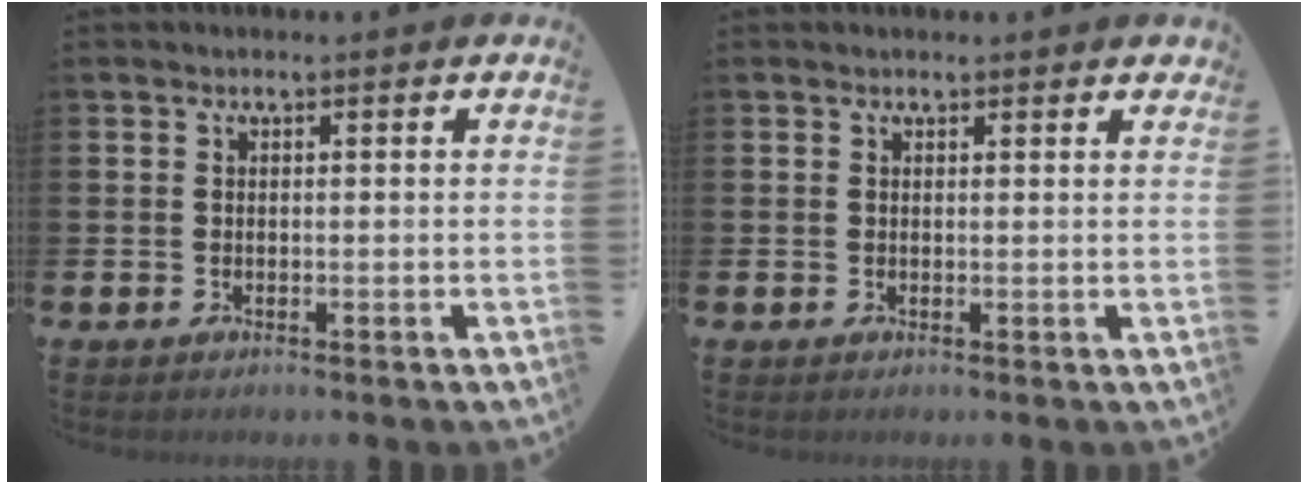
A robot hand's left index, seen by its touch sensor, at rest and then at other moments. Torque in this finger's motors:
{"motor_torque": [0.80, -0.27, 0.53, 0.03]}